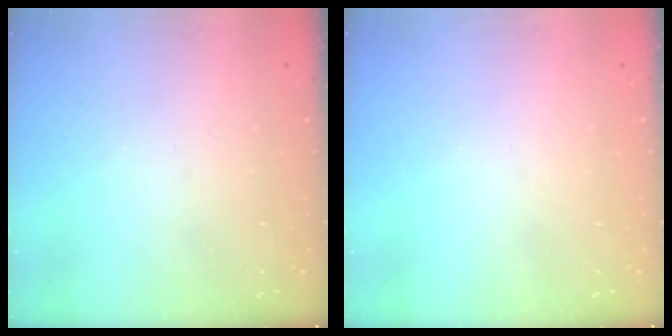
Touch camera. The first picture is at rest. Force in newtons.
{"total": 0.0}